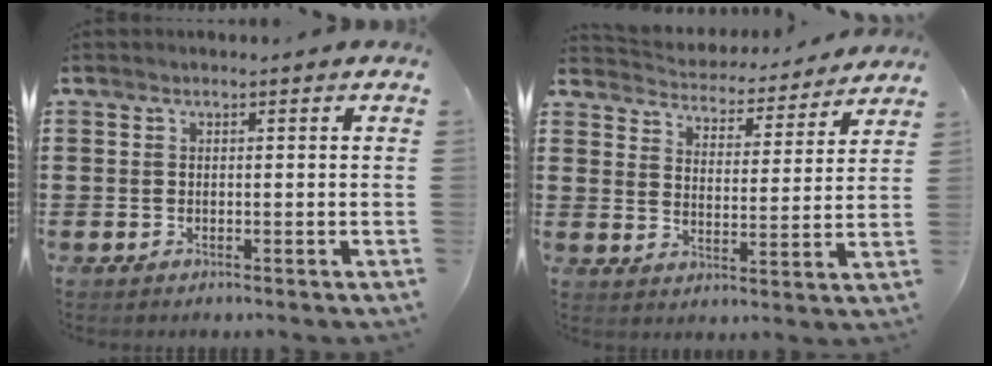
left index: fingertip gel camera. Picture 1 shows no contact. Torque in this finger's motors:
{"motor_torque": [-1.07, -1.07, -0.44, 0.00]}